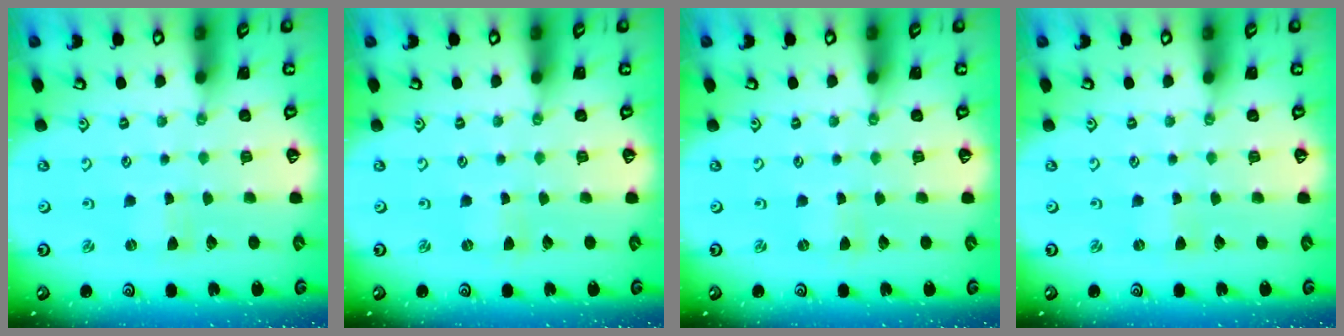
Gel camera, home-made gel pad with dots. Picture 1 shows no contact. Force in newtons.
{"total": 0.0}
{"total": 0.0}
{"total": 0.0}